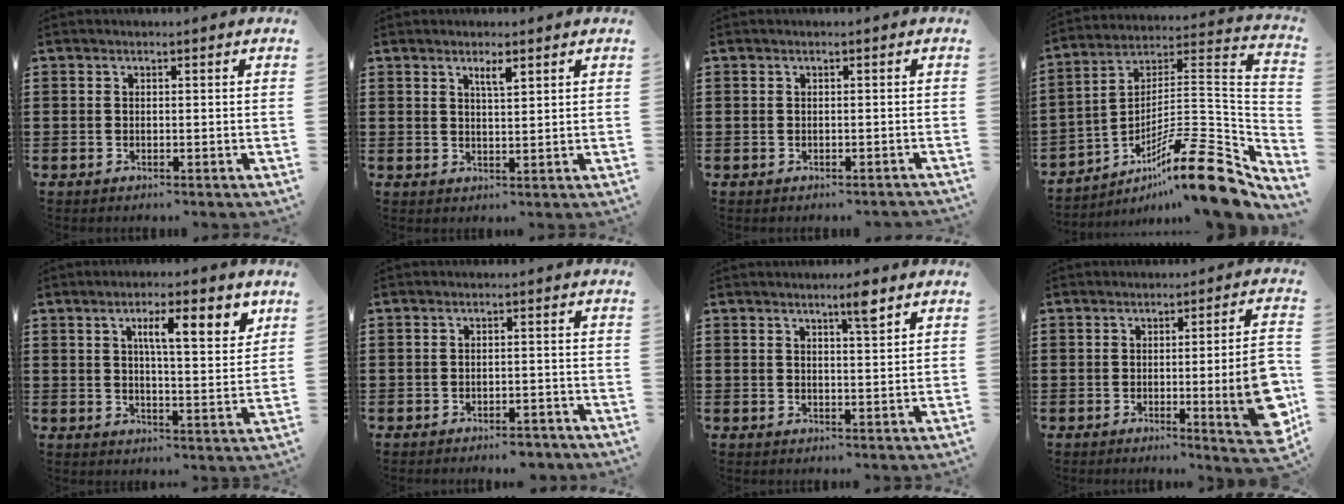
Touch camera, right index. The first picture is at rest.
{"total": 2.4, "force": [1.6, 0.4, 1.7], "torque": [-0.028, -0.001, 0.026]}
{"total": 0.6, "force": [-0.5, 0.3, 0.0], "torque": [0.000, 0.001, -0.011]}
{"total": 15.6, "force": [-9.8, 2.3, 11.9], "torque": [-0.170, 0.020, -0.174]}
{"total": 8.0, "force": [3.7, 1.9, 6.9], "torque": [-0.109, -0.004, 0.054]}
{"total": 2.3, "force": [-2.2, 0.1, 0.6], "torque": [-0.015, -0.003, -0.043]}
{"total": 3.6, "force": [2.5, 0.0, 2.5], "torque": [-0.037, -0.007, 0.039]}
{"total": 10.8, "force": [-1.9, 1.8, 10.5], "torque": [-0.138, -0.018, -0.031]}